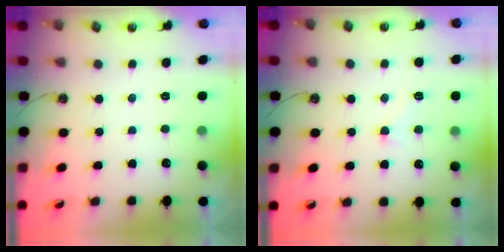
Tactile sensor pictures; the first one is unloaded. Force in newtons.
{"total": 3.3, "press": 3.2, "slide": 0.6}